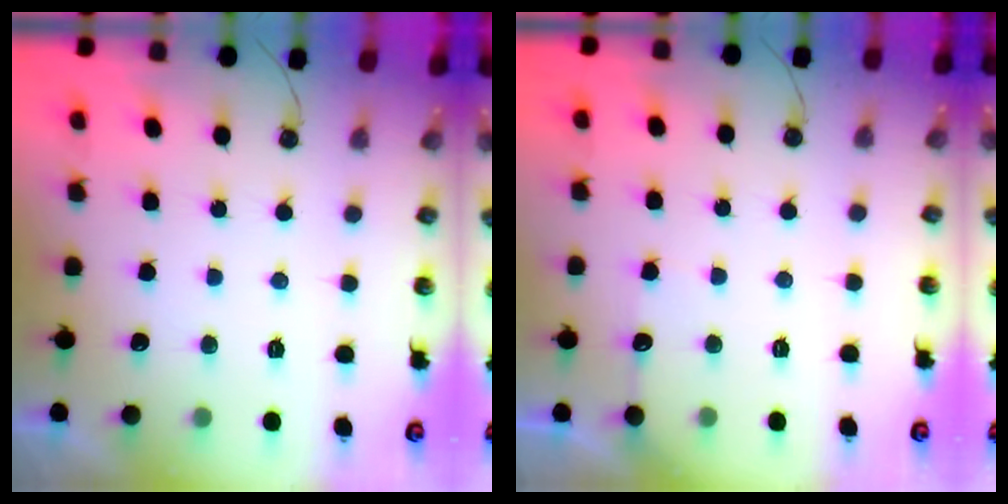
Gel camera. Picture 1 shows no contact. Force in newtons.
{"total": 5.7, "press": 5.7, "slide": 0.7}